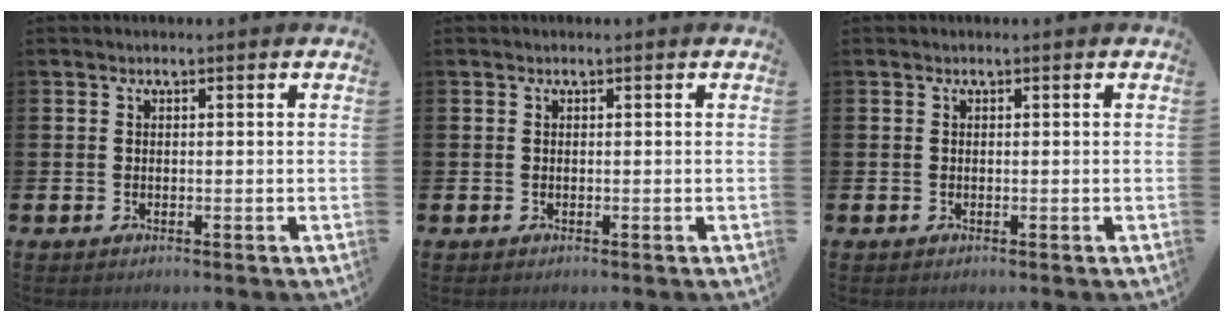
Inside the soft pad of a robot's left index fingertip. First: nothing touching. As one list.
[{"total": 0.0}, {"total": 0.0}]